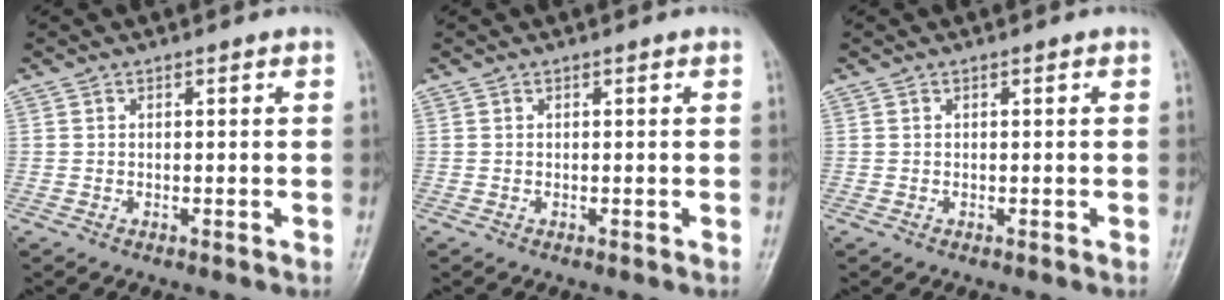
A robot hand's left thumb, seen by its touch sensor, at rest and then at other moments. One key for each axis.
{"total": 0.0}
{"total": 0.0}